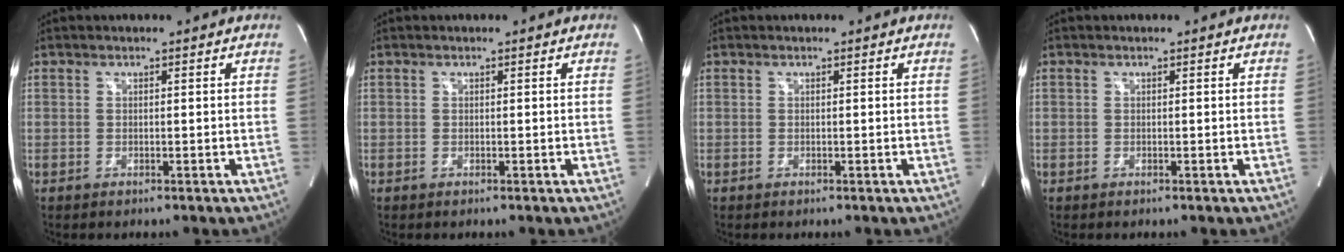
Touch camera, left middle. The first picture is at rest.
{"total": 0.0}
{"total": 0.0}
{"total": 0.0}